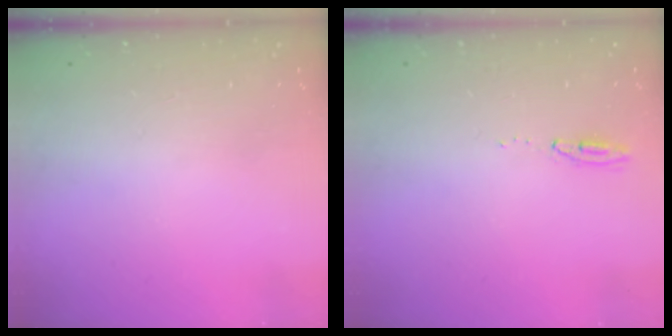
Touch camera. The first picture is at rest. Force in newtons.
{"total": 11.2, "press": 5.8, "slide": 9.6}